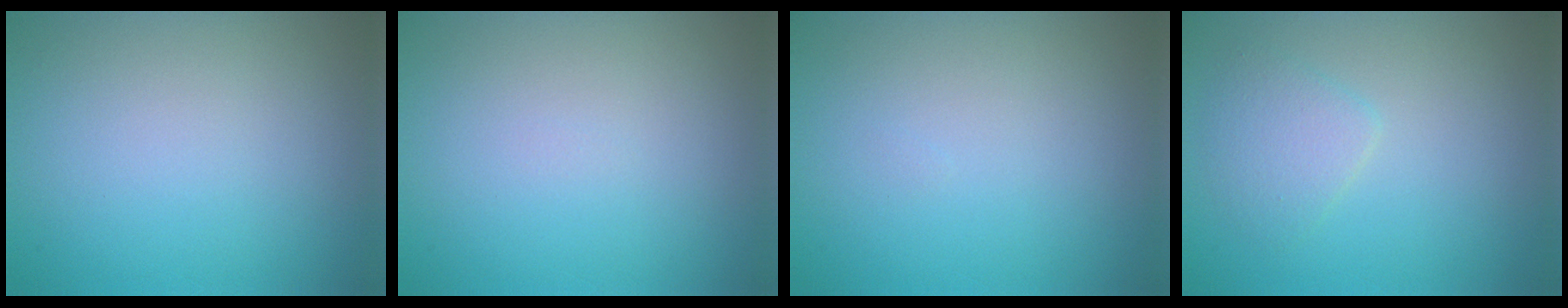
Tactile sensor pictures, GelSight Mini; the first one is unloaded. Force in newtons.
{"total": 0.0}
{"total": 0.0}
{"total": 2.1, "press": 2.1, "slide": 0.1}